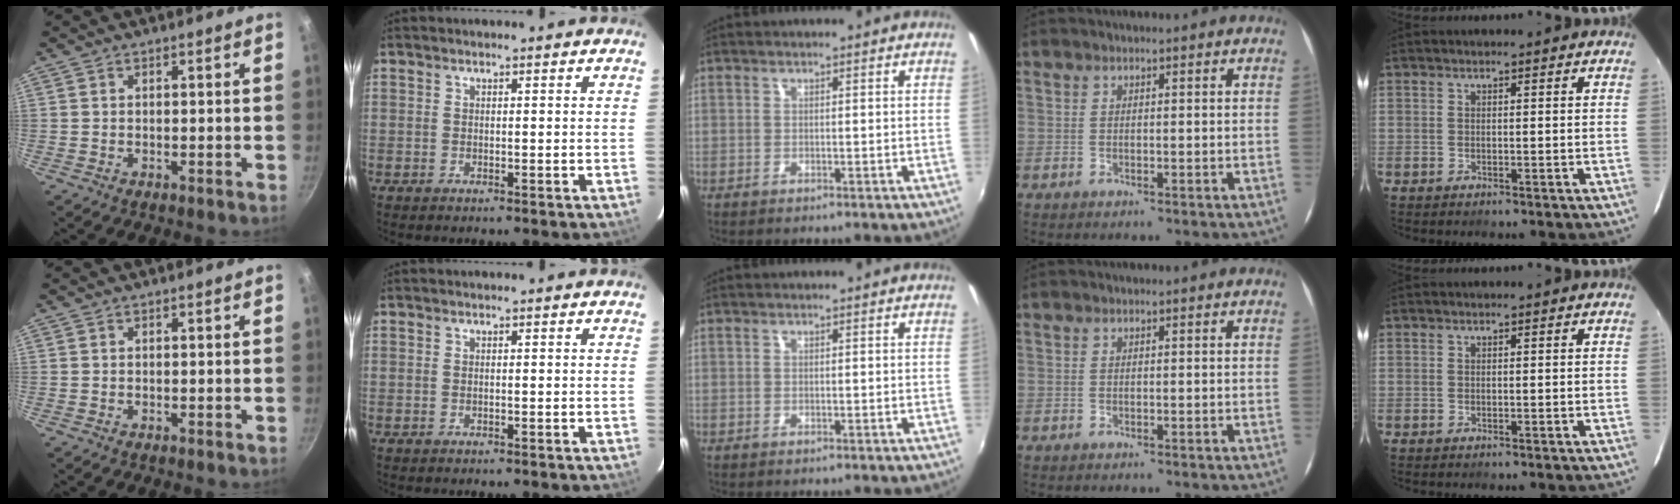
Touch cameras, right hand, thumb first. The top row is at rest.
{}